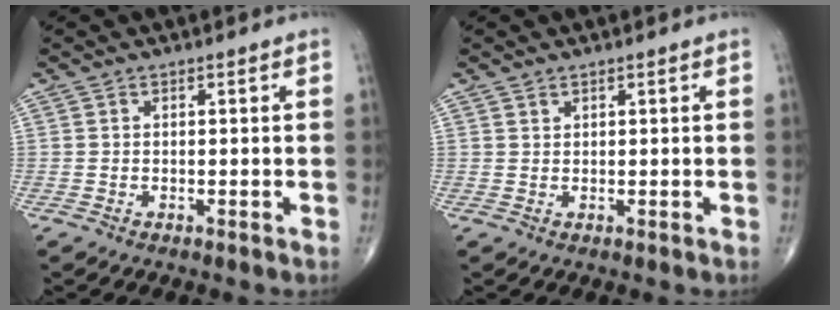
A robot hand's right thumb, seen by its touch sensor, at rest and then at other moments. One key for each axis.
{"total": 0.6, "fx": 0.5, "fy": 0.2, "fz": 0.0, "tx": 0.004, "ty": -0.004, "tz": 0.007}